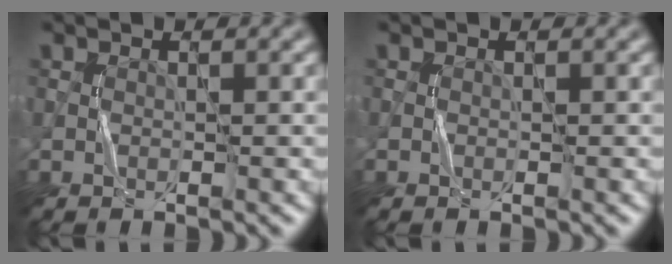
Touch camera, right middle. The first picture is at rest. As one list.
[{"total": 0.0}]